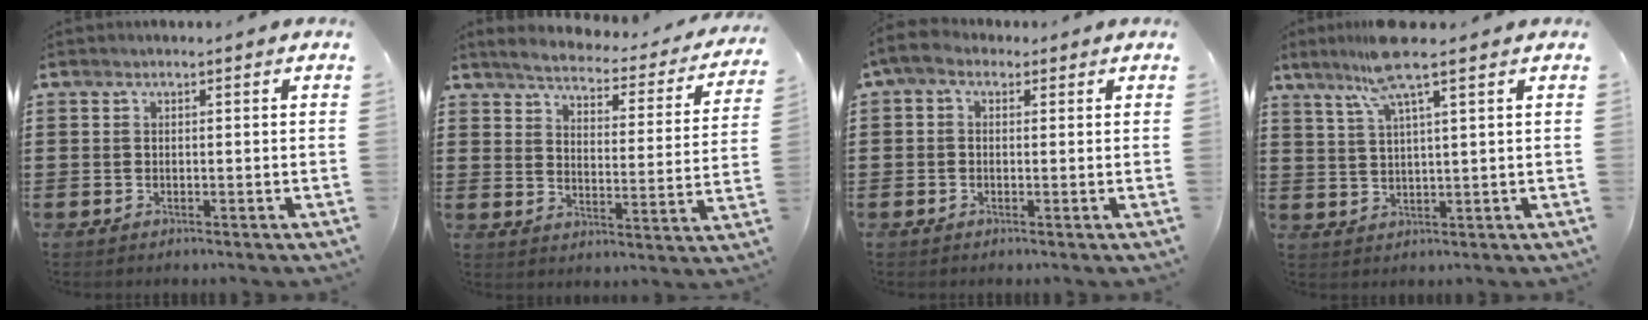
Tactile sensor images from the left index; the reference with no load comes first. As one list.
[{"total": 3.4, "force": [3.2, 0.2, 1.1], "torque": [-0.044, -0.028, 0.046]}, {"total": 2.7, "force": [0.5, 1.7, 2.1], "torque": [-0.051, 0.006, 0.006]}, {"total": 7.8, "force": [5.3, 0.2, 5.7], "torque": [-0.126, -0.001, 0.095]}]